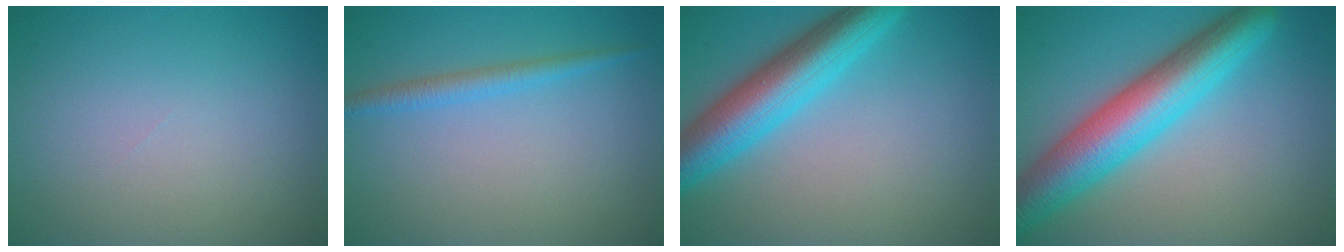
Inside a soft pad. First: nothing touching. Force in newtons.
{"total": 1.8, "press": 1.8, "slide": 0.1}
{"total": 7.1, "press": 7.1, "slide": 0.3}
{"total": 8.6, "press": 8.6, "slide": 0.4}